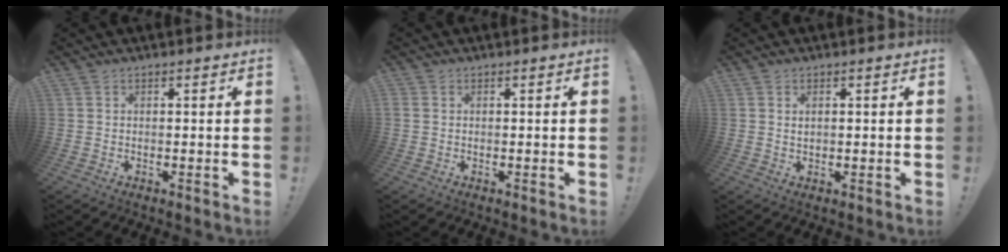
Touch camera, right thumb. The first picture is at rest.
{"total": 1.0, "force": [0.4, 0.9, 0.4], "torque": [-0.012, 0.006, 0.008]}
{"total": 1.4, "force": [0.6, 0.8, 0.9], "torque": [-0.012, -0.001, 0.009]}